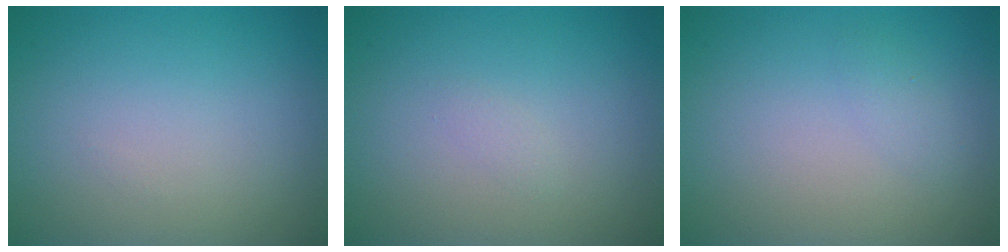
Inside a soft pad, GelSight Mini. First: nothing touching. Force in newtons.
{"total": 0.6, "press": 0.5, "slide": 0.1}
{"total": 0.9, "press": 0.9, "slide": 0.2}